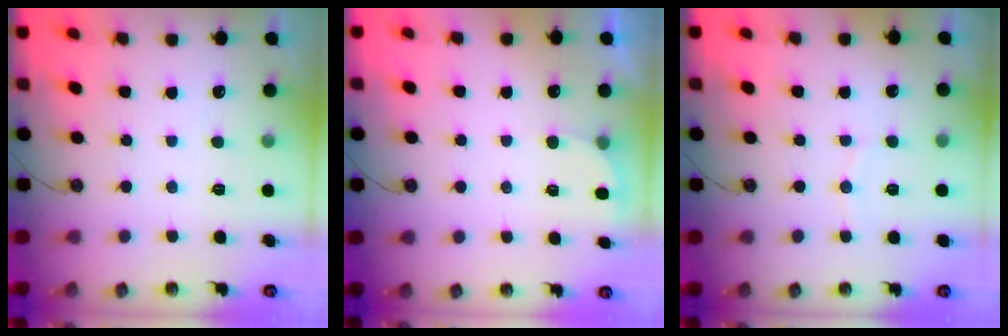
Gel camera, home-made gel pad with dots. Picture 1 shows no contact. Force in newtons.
{"total": 3.0, "press": 2.8, "slide": 1.0}
{"total": 3.6, "press": 3.6, "slide": 0.6}